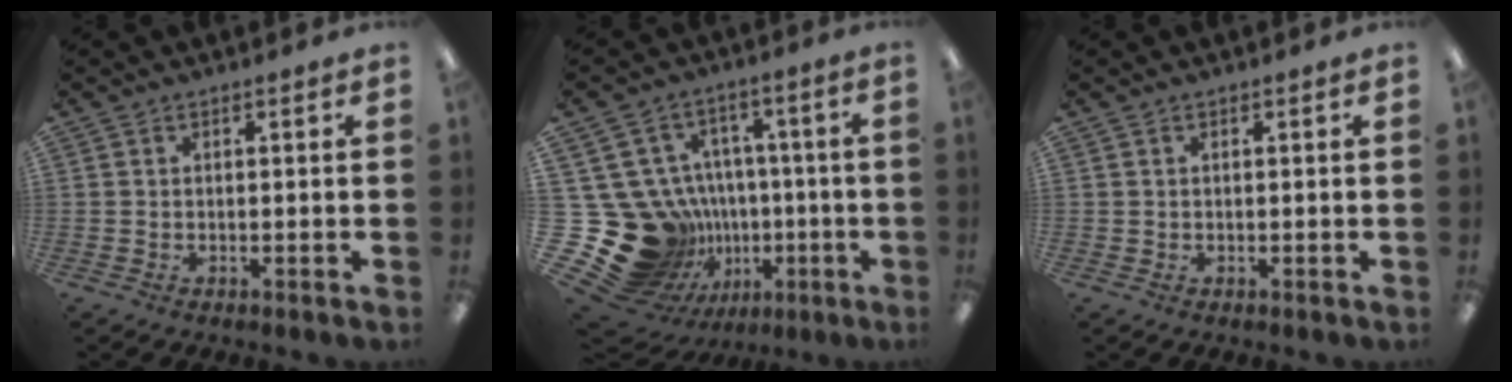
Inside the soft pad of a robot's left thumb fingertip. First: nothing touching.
{"total": 26.4, "force": [-3.9, 22.9, 12.5], "torque": [-0.243, -0.009, 0.021]}
{"total": 0.0}